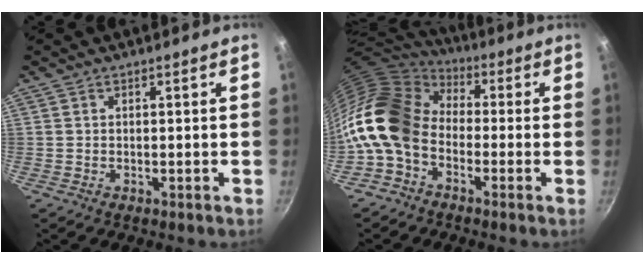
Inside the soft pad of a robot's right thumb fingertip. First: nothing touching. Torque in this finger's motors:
{"motor_torque": [2.48, 2.53, 0.97, -1.00, 0.27]}